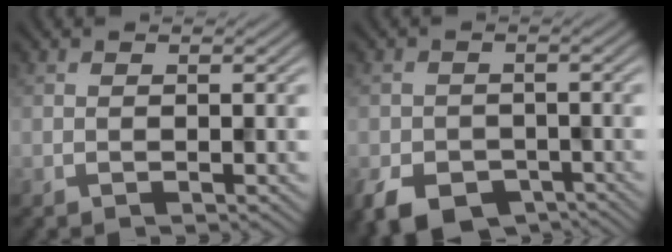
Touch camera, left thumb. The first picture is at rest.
{"total": 6.3, "force": [-3.6, 4.4, 2.8], "torque": [-0.055, -0.023, -0.060]}